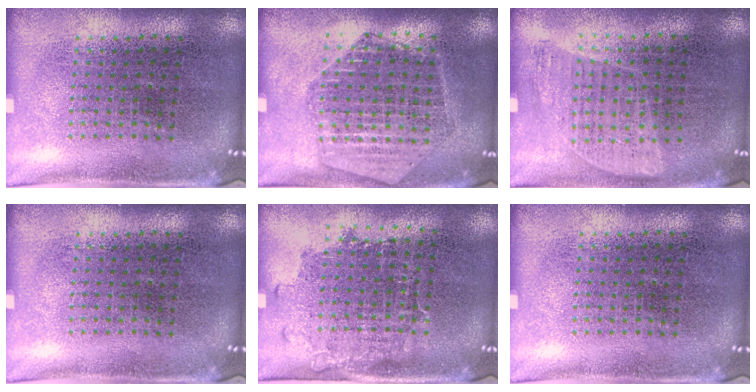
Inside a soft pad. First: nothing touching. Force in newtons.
{"total": 1.7, "press": 1.6, "slide": 0.3}
{"total": 0.5, "press": 0.4, "slide": 0.4}
{"total": 0.0}
{"total": 1.3, "press": 1.1, "slide": 0.7}
{"total": 0.0}